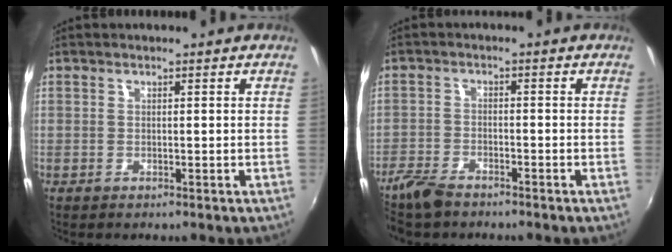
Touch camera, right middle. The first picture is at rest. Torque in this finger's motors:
{"motor_torque": [1.07, -1.07, 0.29, 0.21]}